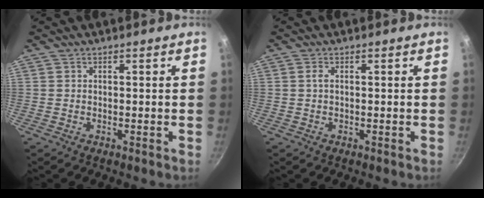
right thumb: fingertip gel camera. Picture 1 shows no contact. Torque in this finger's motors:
{"motor_torque": [-0.36, -0.34, 0.18, -0.06, 0.00]}